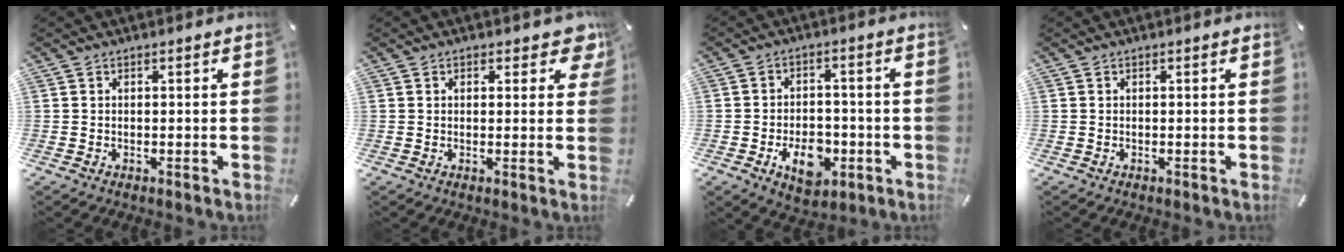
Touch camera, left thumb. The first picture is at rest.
{"total": 4.4, "force": [2.2, 2.6, 2.8], "torque": [-0.020, -0.007, 0.031]}
{"total": 9.9, "force": [-3.7, 6.5, 6.5], "torque": [-0.098, 0.007, -0.063]}
{"total": 0.0}